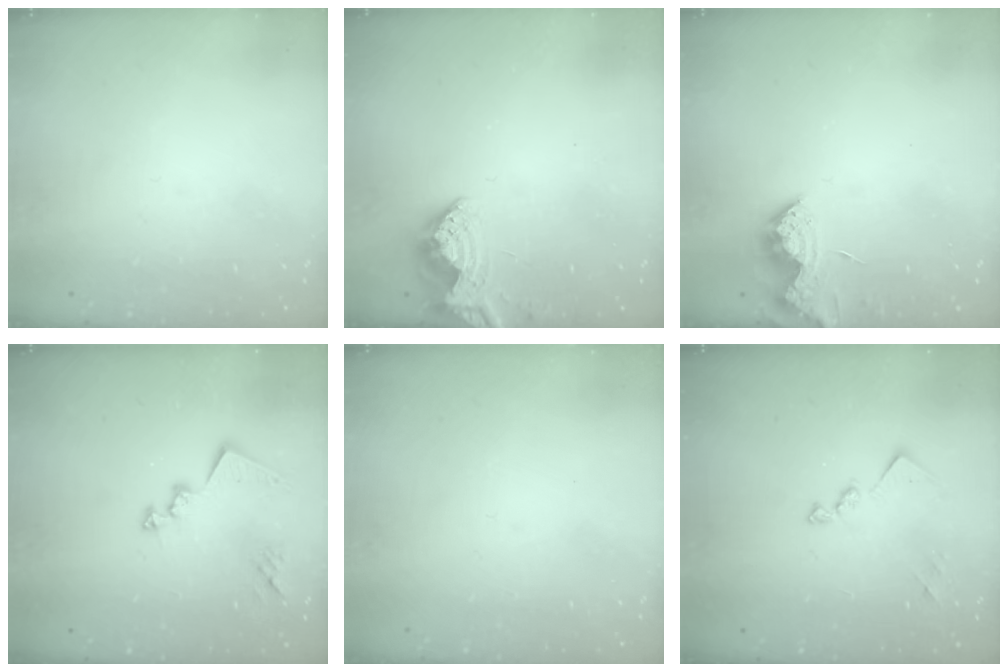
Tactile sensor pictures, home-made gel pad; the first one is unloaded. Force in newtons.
{"total": 7.0, "press": 6.9, "slide": 0.8}
{"total": 7.9, "press": 7.9, "slide": 0.8}
{"total": 14.6, "press": 14.6, "slide": 0.9}
{"total": 0.0}
{"total": 10.5, "press": 10.4, "slide": 0.5}